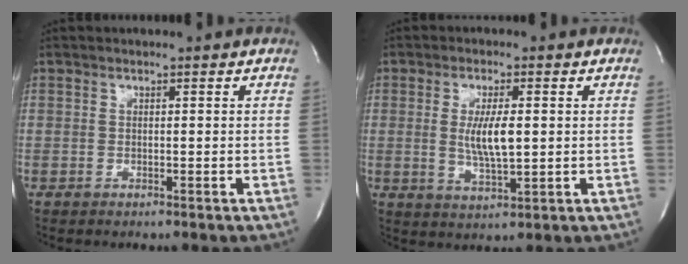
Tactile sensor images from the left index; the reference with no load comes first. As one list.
[{"total": 5.9, "force": [0.5, 1.2, 5.8], "torque": [-0.113, -0.008, 0.011]}]